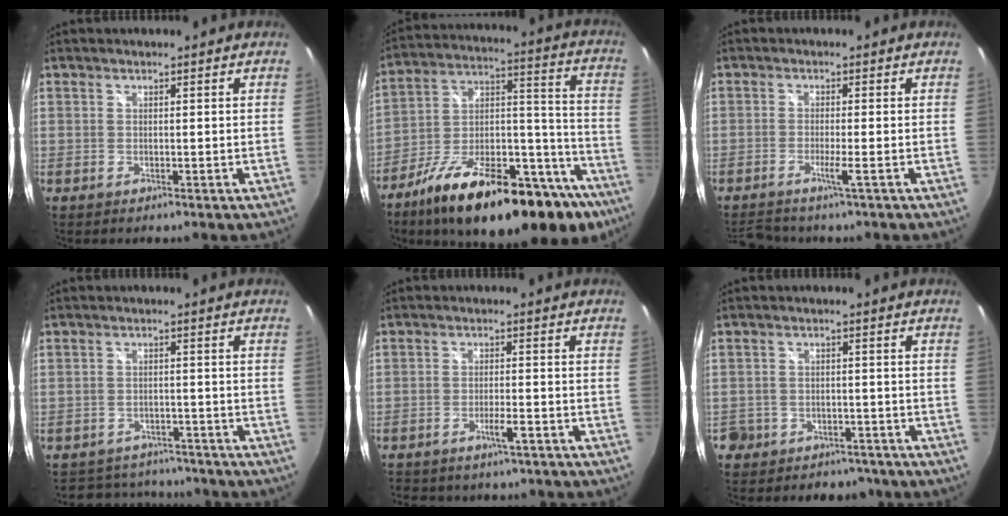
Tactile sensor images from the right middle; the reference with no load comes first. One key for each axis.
{"total": 31.6, "fx": -21.4, "fy": 10.9, "fz": 20.5, "tx": -0.289, "ty": 0.004, "tz": -0.314}
{"total": 5.0, "fx": -3.9, "fy": -0.1, "fz": 3.0, "tx": -0.067, "ty": -0.007, "tz": -0.071}
{"total": 10.5, "fx": -9.3, "fy": 4.3, "fz": 2.3, "tx": -0.057, "ty": 0.015, "tz": -0.123}
{"total": 4.6, "fx": -3.7, "fy": 1.3, "fz": 2.3, "tx": -0.049, "ty": 0.001, "tz": -0.055}
{"total": 8.1, "fx": -5.3, "fy": 5.8, "fz": 1.5, "tx": -0.047, "ty": 0.031, "tz": -0.067}